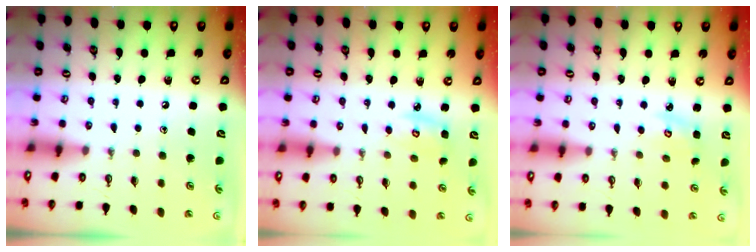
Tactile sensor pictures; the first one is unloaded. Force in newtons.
{"total": 3.4, "press": 3.4, "slide": 0.4}
{"total": 3.6, "press": 3.6, "slide": 0.4}